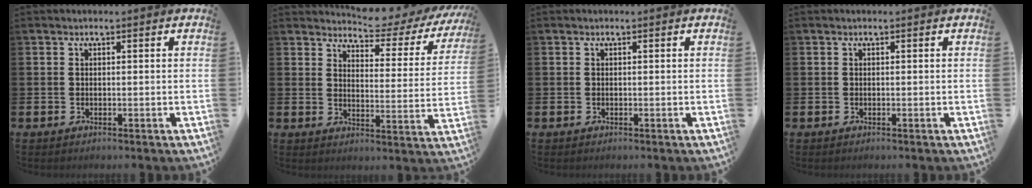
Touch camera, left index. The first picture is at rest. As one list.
[{"total": 4.6, "force": [4.3, 1.2, 1.2], "torque": [-0.028, -0.041, 0.064]}, {"total": 0.0}, {"total": 0.0}]